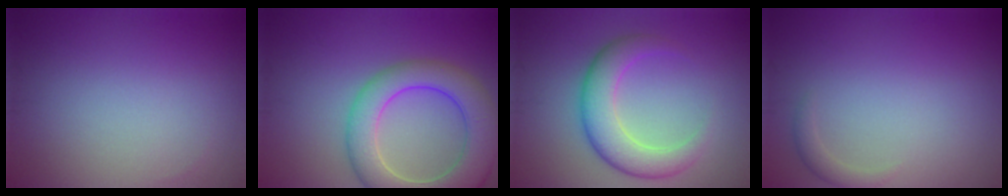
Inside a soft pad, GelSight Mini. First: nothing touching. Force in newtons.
{"total": 7.8, "press": 7.8, "slide": 0.5}
{"total": 5.0, "press": 5.0, "slide": 0.3}
{"total": 1.1, "press": 1.1, "slide": 0.0}